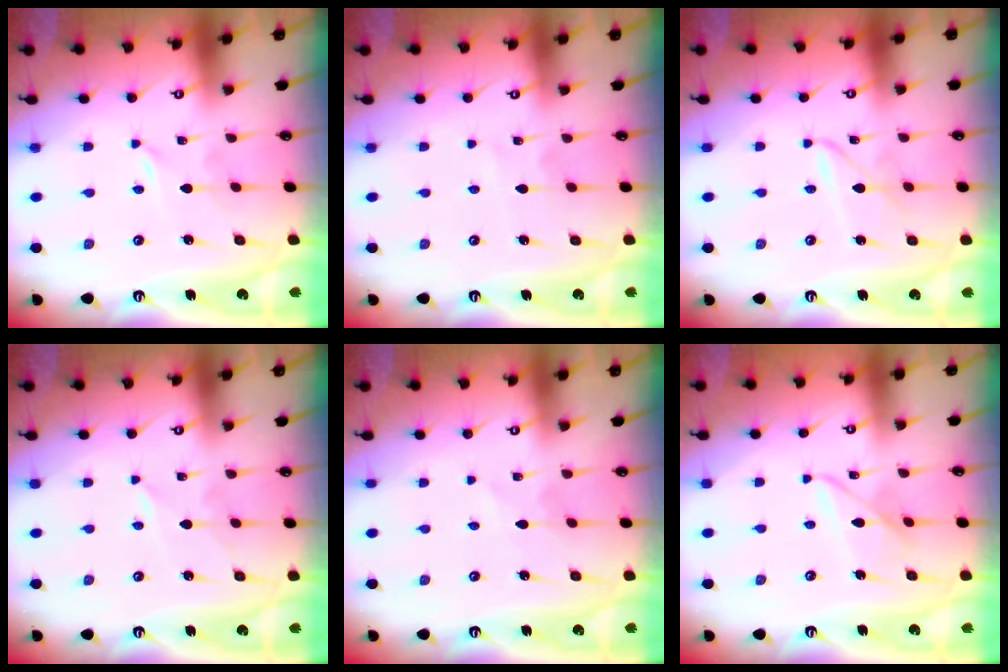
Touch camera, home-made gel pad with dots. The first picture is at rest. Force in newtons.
{"total": 2.6, "press": 2.6, "slide": 0.2}
{"total": 2.6, "press": 2.6, "slide": 0.2}
{"total": 2.4, "press": 2.4, "slide": 0.3}
{"total": 0.8, "press": 0.8, "slide": 0.1}
{"total": 7.3, "press": 7.3, "slide": 0.5}